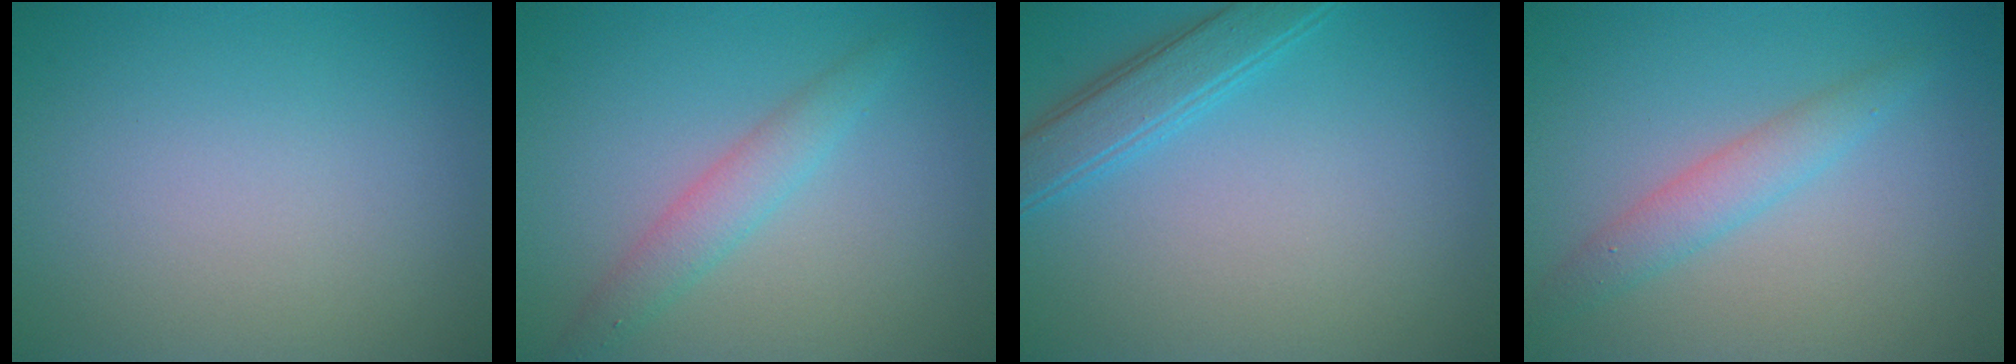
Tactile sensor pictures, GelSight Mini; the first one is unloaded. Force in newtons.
{"total": 2.5, "press": 2.5, "slide": 0.1}
{"total": 3.1, "press": 3.1, "slide": 0.1}
{"total": 2.5, "press": 2.5, "slide": 0.0}